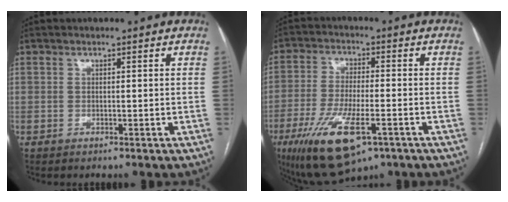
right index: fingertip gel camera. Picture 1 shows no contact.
{"total": 13.8, "force": [-6.9, 4.2, 11.2], "torque": [-0.219, -0.020, -0.110]}